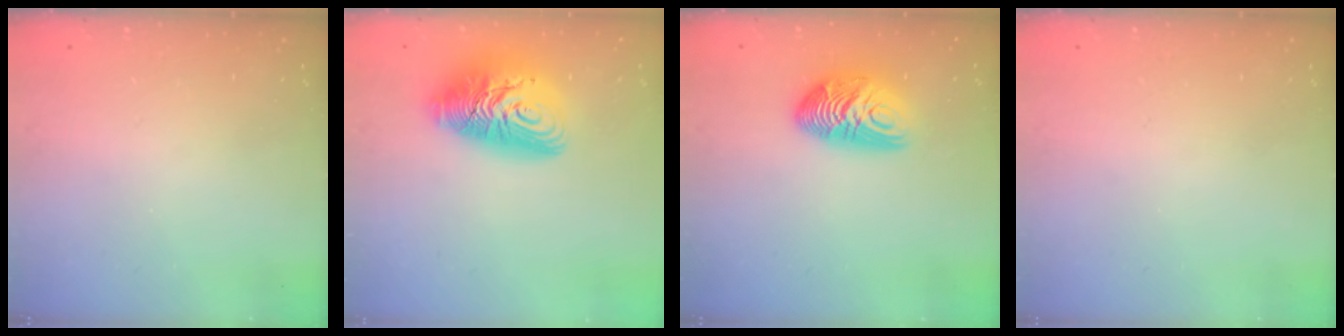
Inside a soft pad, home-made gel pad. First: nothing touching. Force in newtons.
{"total": 14.9, "press": 14.8, "slide": 1.4}
{"total": 11.1, "press": 11.1, "slide": 0.6}
{"total": 0.0}